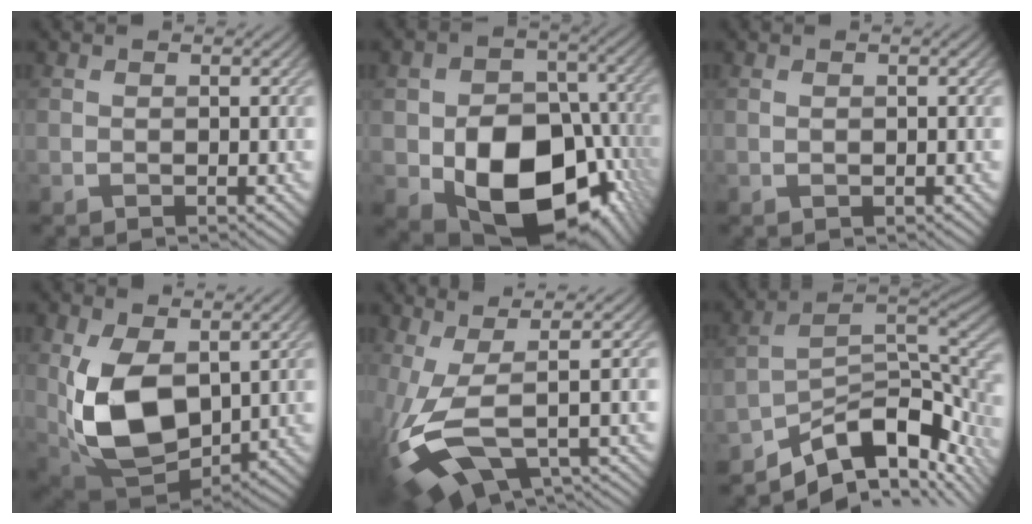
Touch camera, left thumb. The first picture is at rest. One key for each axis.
{"total": 16.3, "fx": -5.5, "fy": 11.6, "fz": 10.1, "tx": -0.150, "ty": -0.041, "tz": -0.079}
{"total": 1.0, "fx": 0.2, "fy": 0.3, "fz": 0.9, "tx": -0.017, "ty": 0.002, "tz": 0.006}
{"total": 11.8, "fx": 0.8, "fy": 7.2, "fz": 9.4, "tx": -0.221, "ty": -0.018, "tz": 0.025}
{"total": 11.0, "fx": -2.4, "fy": 3.9, "fz": 9.9, "tx": -0.229, "ty": -0.011, "tz": -0.042}
{"total": 12.0, "fx": -7.7, "fy": 5.1, "fz": 7.7, "tx": -0.122, "ty": -0.009, "tz": -0.128}